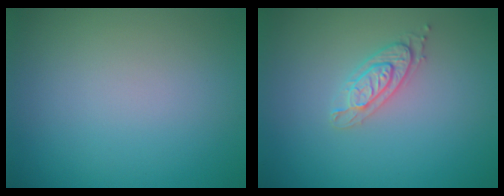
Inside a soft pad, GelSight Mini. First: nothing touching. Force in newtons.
{"total": 2.1, "press": 2.1, "slide": 0.4}